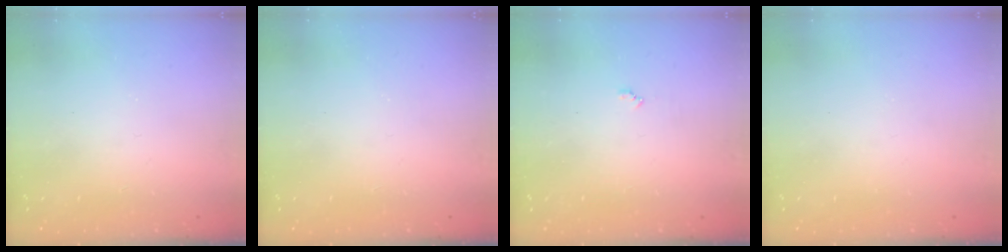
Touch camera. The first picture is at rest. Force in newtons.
{"total": 1.7, "press": 1.7, "slide": 0.2}
{"total": 3.7, "press": 3.7, "slide": 0.4}
{"total": 0.0}